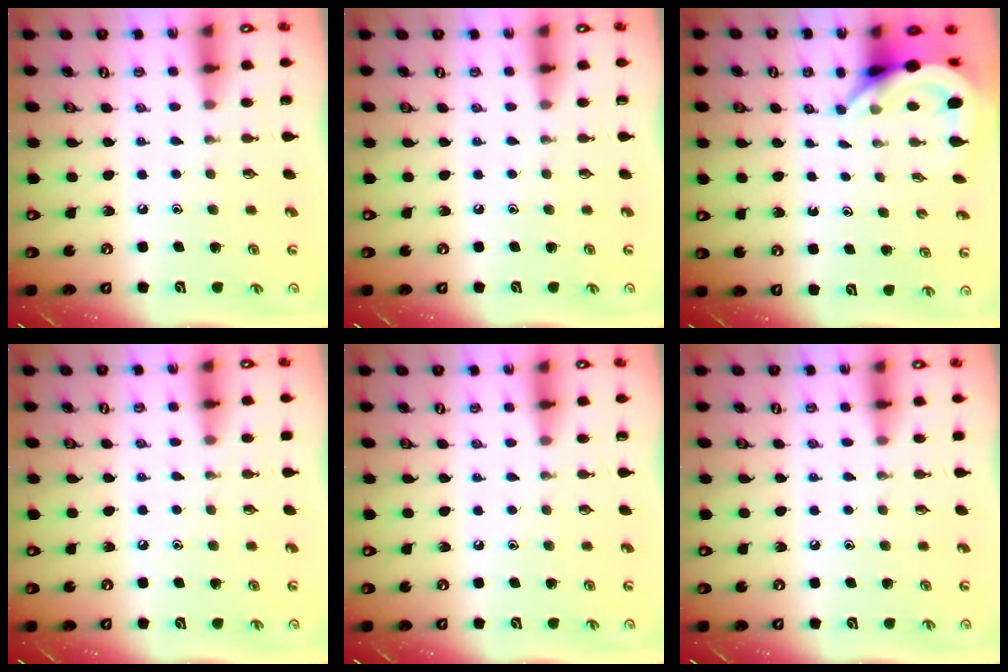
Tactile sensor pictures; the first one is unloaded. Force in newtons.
{"total": 0.0}
{"total": 5.2, "press": 5.1, "slide": 0.5}
{"total": 2.9, "press": 2.9, "slide": 0.4}
{"total": 0.0}
{"total": 4.3, "press": 4.3, "slide": 0.6}